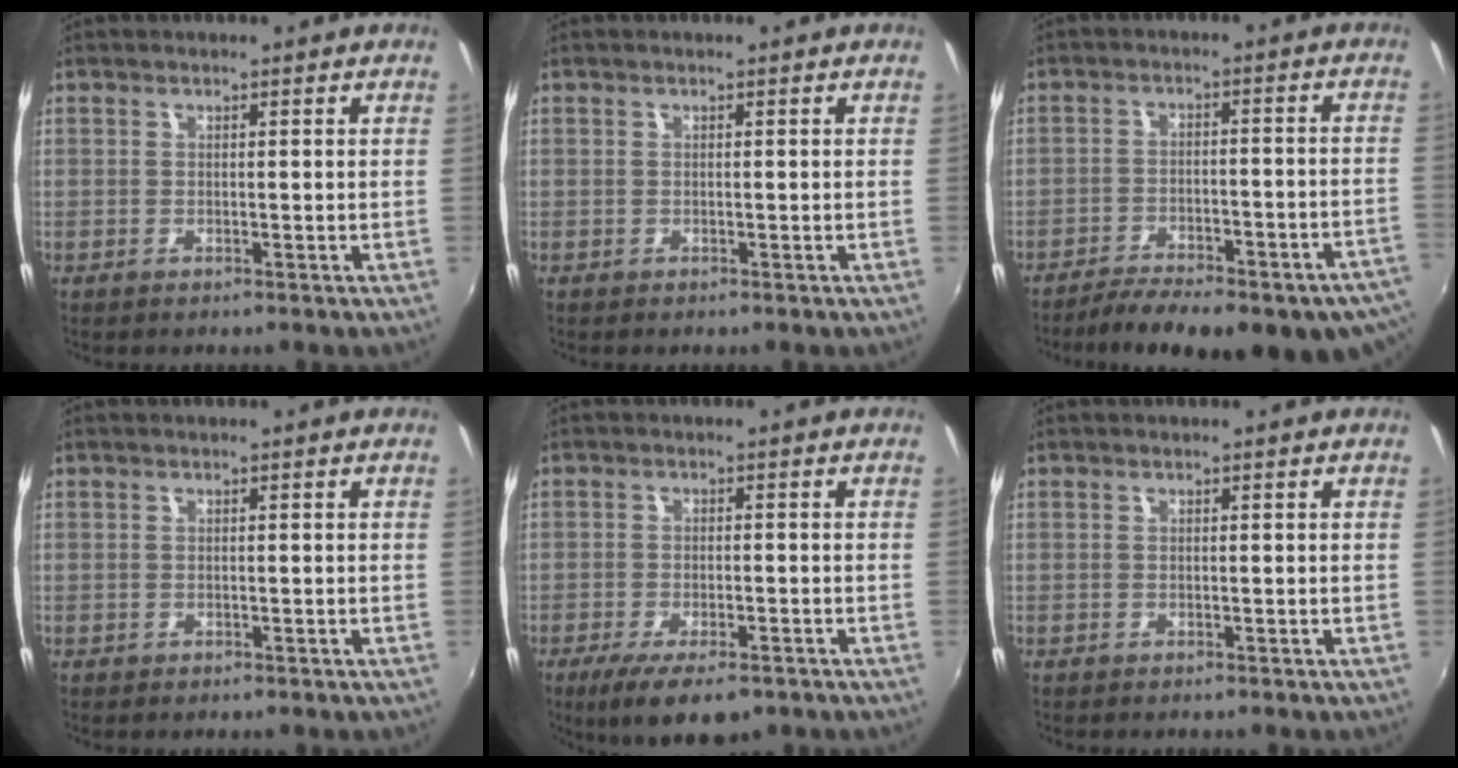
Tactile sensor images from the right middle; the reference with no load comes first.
{"total": 0.0}
{"total": 20.9, "force": [-16.1, 6.4, 11.7], "torque": [-0.192, -0.035, -0.204]}
{"total": 0.5, "force": [-0.4, 0.4, 0.1], "torque": [-0.004, -0.001, -0.005]}
{"total": 9.5, "force": [-6.3, 3.2, 6.3], "torque": [-0.135, -0.034, -0.102]}
{"total": 0.0}